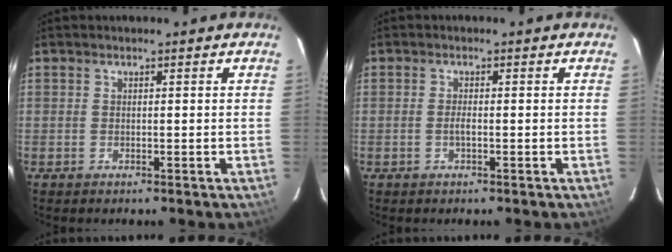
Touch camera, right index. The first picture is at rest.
{"total": 1.2, "force": [-0.4, 0.3, 1.1], "torque": [-0.023, -0.001, -0.007]}